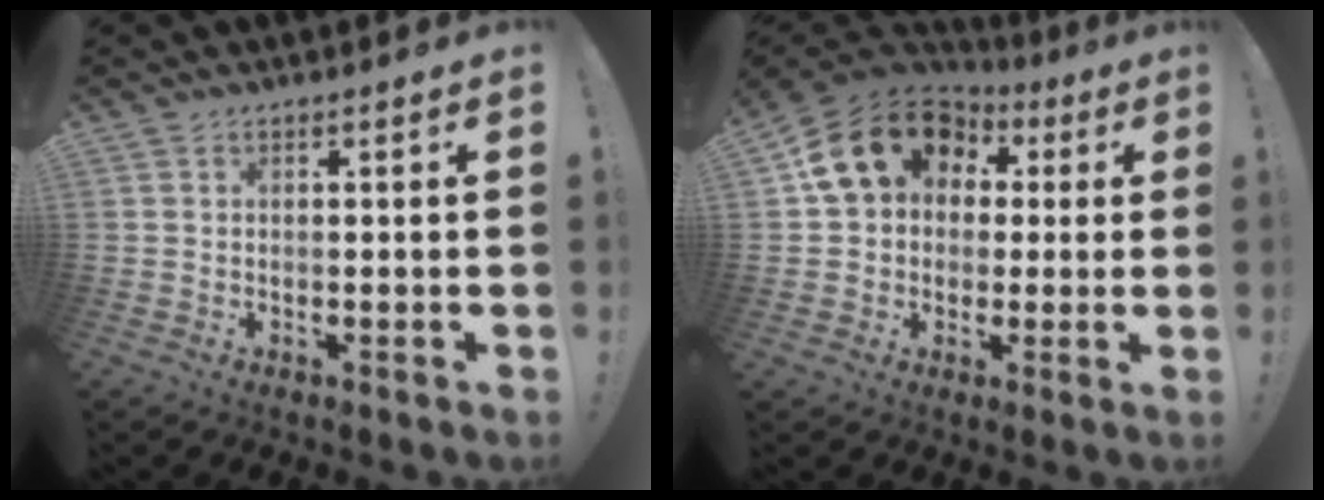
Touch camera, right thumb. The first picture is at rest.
{"total": 17.1, "force": [6.3, 13.2, 8.9], "torque": [-0.147, -0.015, 0.122]}